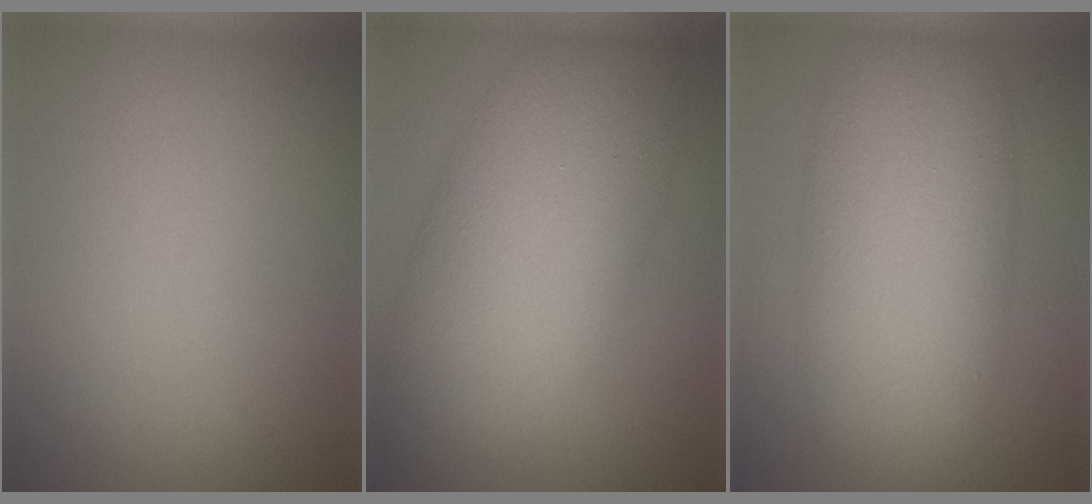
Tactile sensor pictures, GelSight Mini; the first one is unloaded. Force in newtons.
{"total": 10.4, "press": 10.4, "slide": 0.3}
{"total": 9.5, "press": 9.5, "slide": 0.3}